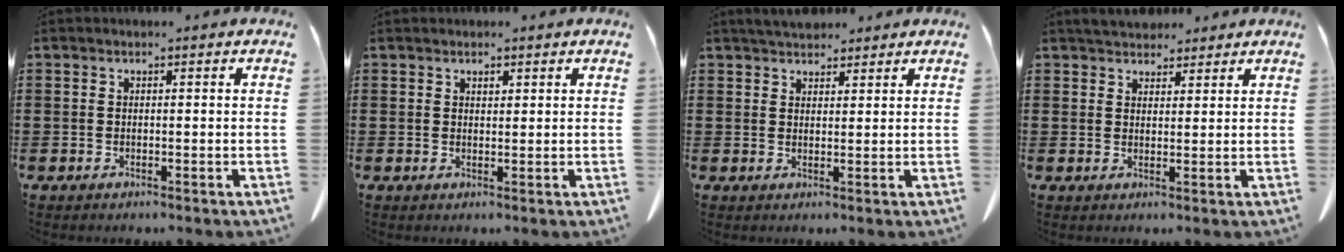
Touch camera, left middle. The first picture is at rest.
{"total": 1.2, "force": [1.1, 0.6, 0.3], "torque": [0.000, -0.002, 0.019]}
{"total": 3.3, "force": [3.1, 0.8, 0.7], "torque": [-0.020, -0.004, 0.059]}
{"total": 3.3, "force": [3.1, 1.1, 0.4], "torque": [-0.010, -0.007, 0.058]}